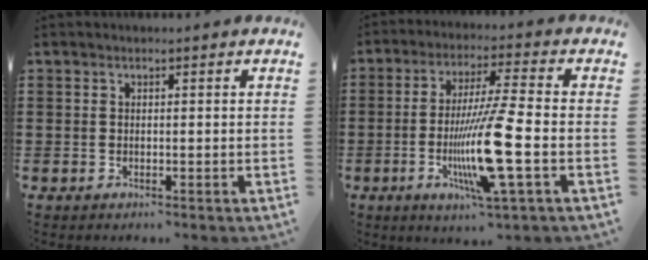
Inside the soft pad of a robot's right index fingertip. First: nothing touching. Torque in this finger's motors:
{"motor_torque": [2.14, 0.00, 1.05, 0.21]}